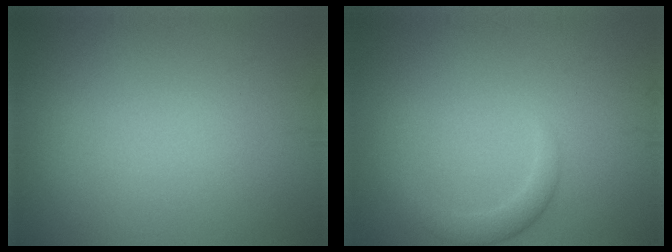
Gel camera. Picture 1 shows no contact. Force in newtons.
{"total": 1.7, "press": 1.7, "slide": 0.2}